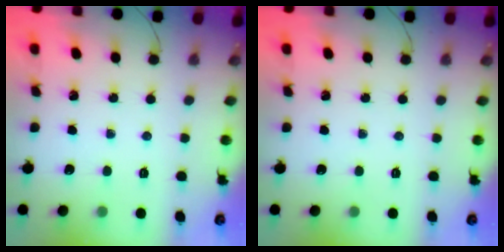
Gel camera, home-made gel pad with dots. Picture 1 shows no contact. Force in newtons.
{"total": 0.0}